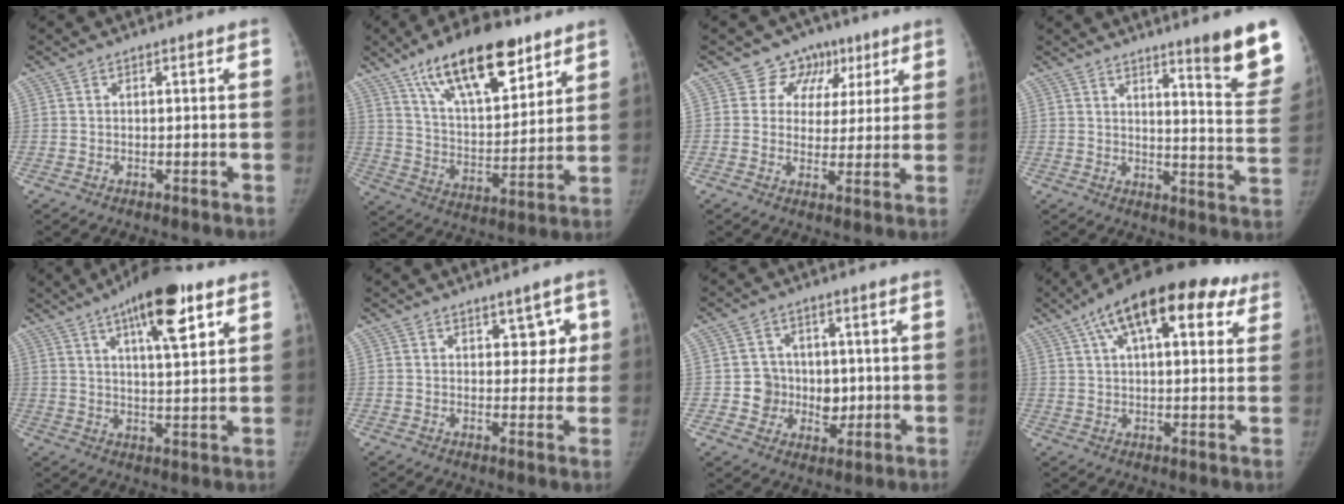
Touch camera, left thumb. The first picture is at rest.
{"total": 20.9, "force": [12.9, 8.7, 14.0], "torque": [-0.191, -0.050, 0.225]}
{"total": 8.6, "force": [4.3, 7.4, 1.2], "torque": [0.038, -0.005, 0.058]}
{"total": 13.0, "force": [9.1, 1.2, 9.2], "torque": [-0.090, -0.071, 0.116]}
{"total": 14.7, "force": [7.7, 4.6, 11.7], "torque": [-0.154, -0.025, 0.116]}
{"total": 5.6, "force": [2.1, 3.5, 3.7], "torque": [0.000, -0.010, 0.025]}
{"total": 8.4, "force": [-0.1, 7.8, 3.1], "torque": [0.006, 0.011, 0.007]}
{"total": 21.1, "force": [10.5, 9.4, 15.6], "torque": [-0.218, 0.014, 0.158]}